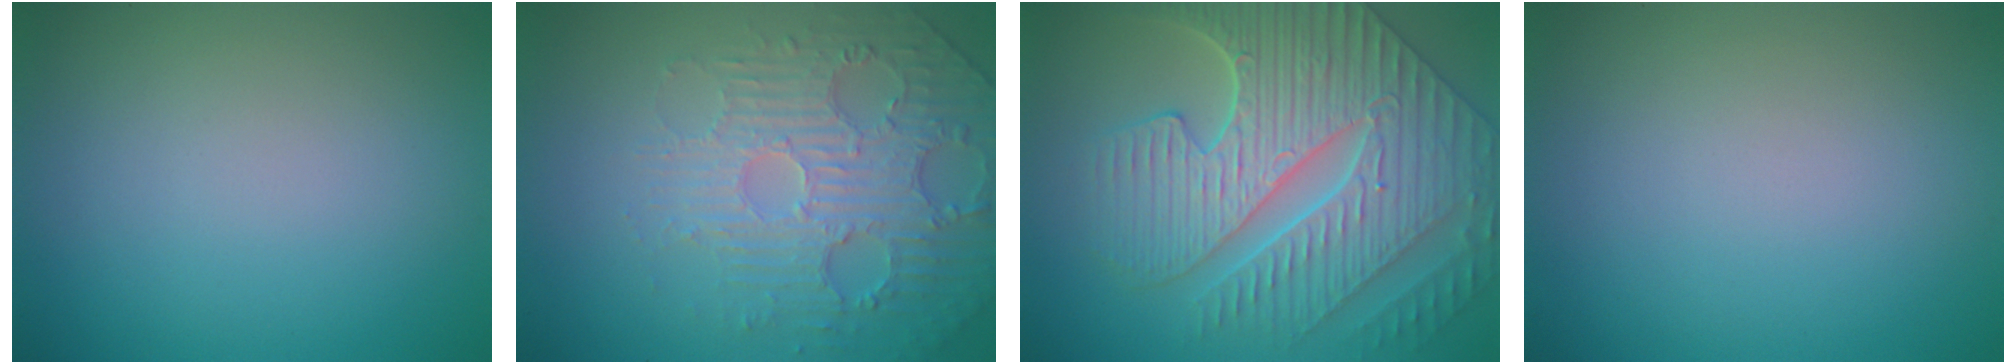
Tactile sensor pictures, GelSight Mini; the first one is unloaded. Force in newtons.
{"total": 5.3, "press": 3.8, "slide": 3.6}
{"total": 8.2, "press": 6.9, "slide": 4.5}
{"total": 0.0}